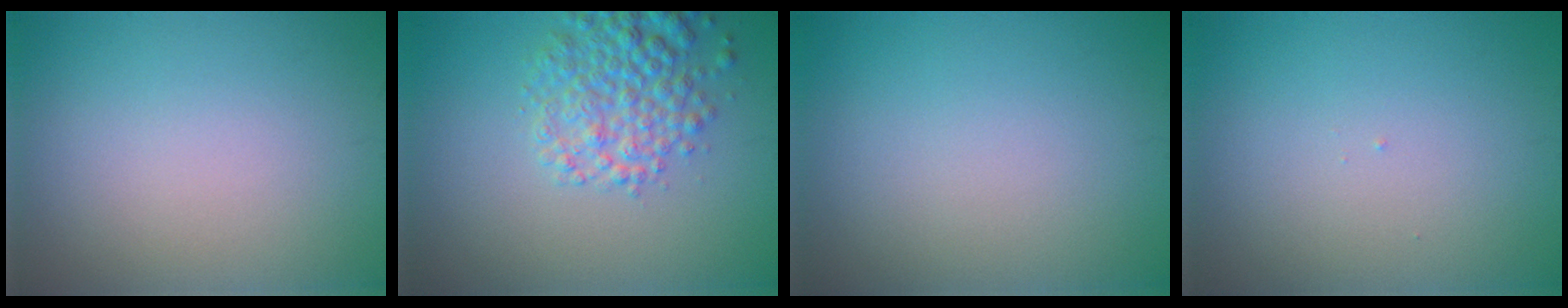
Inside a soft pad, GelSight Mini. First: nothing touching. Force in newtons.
{"total": 4.7, "press": 4.7, "slide": 0.3}
{"total": 0.0}
{"total": 0.0}